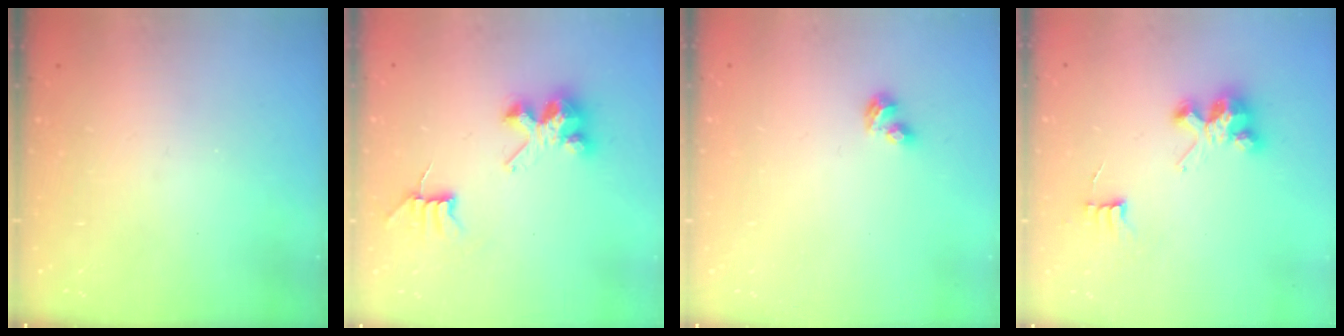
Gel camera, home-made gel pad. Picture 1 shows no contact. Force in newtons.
{"total": 8.3, "press": 8.3, "slide": 0.9}
{"total": 3.7, "press": 3.7, "slide": 0.6}
{"total": 7.9, "press": 7.9, "slide": 0.1}